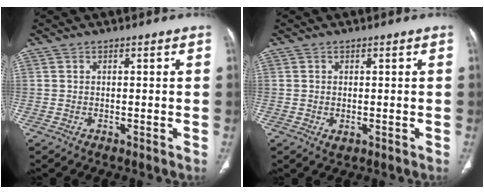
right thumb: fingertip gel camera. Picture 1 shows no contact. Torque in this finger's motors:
{"motor_torque": [-0.25, 0.21, 0.15, 0.41, 0.08]}